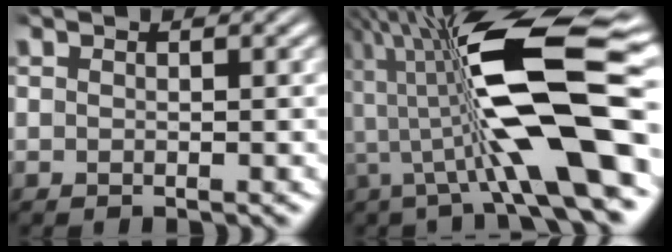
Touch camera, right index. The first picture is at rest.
{"total": 12.1, "force": [0.7, 4.0, 11.4], "torque": [-0.209, 0.003, 0.011]}